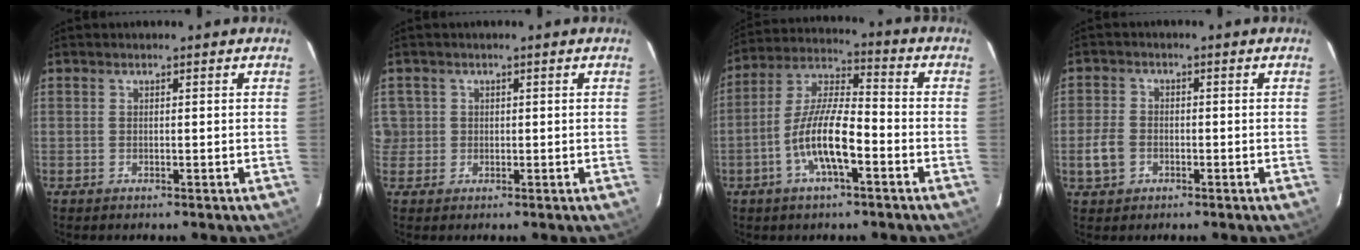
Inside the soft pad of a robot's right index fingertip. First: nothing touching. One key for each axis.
{"total": 2.7, "fx": 0.0, "fy": 2.7, "fz": -0.1, "tx": 0.015, "ty": 0.020, "tz": 0.004}
{"total": 11.6, "fx": -4.7, "fy": 3.1, "fz": 10.2, "tx": -0.209, "ty": 0.003, "tz": -0.091}
{"total": 5.0, "fx": -1.8, "fy": 3.9, "fz": 2.5, "tx": -0.064, "ty": 0.006, "tz": -0.033}